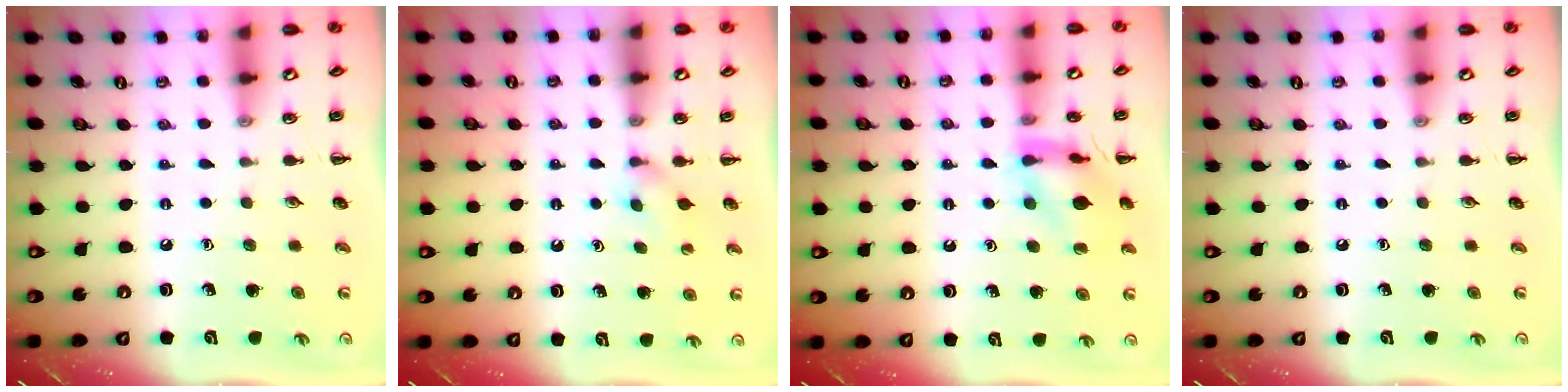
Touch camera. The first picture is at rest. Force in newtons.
{"total": 2.8, "press": 2.5, "slide": 1.2}
{"total": 14.0, "press": 13.9, "slide": 1.4}
{"total": 0.0}